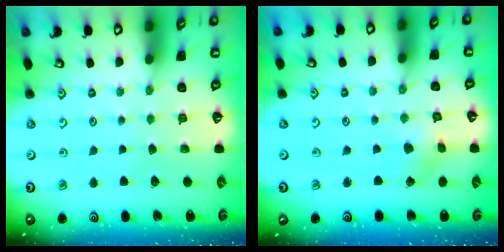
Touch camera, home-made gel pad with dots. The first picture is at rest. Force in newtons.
{"total": 2.7, "press": 2.7, "slide": 0.3}